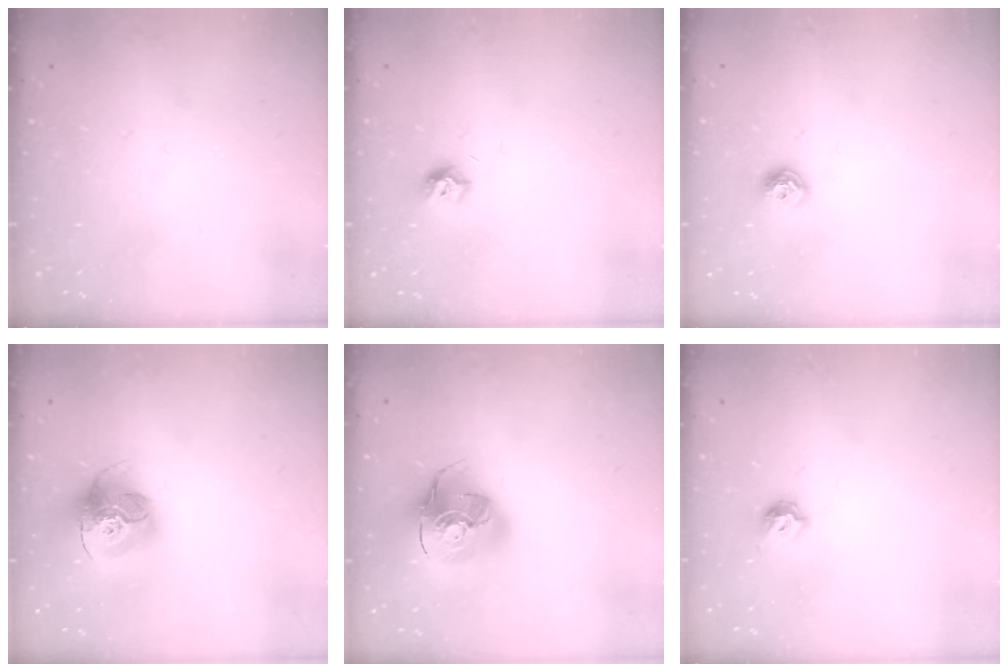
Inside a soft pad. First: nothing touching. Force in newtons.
{"total": 7.6, "press": 7.6, "slide": 0.7}
{"total": 8.0, "press": 8.0, "slide": 1.0}
{"total": 16.0, "press": 16.0, "slide": 1.5}
{"total": 17.4, "press": 17.2, "slide": 2.7}
{"total": 5.3, "press": 5.2, "slide": 1.2}